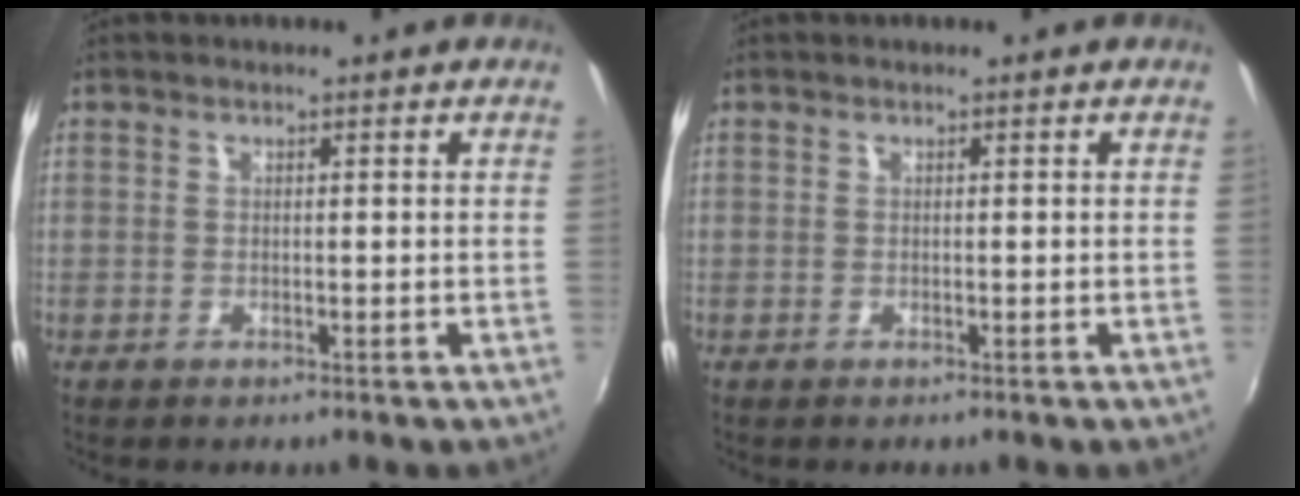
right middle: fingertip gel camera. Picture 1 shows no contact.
{"total": 0.0}